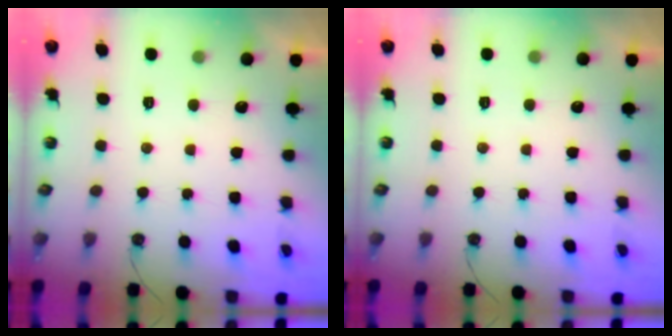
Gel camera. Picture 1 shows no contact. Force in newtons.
{"total": 0.0}